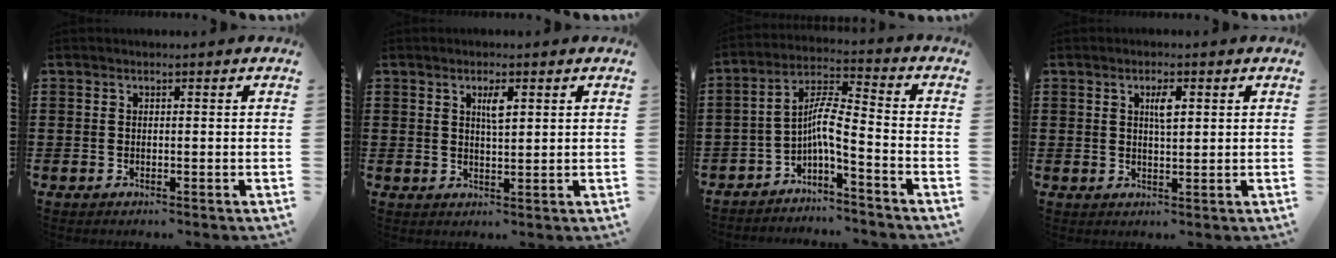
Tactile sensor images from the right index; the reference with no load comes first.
{"total": 2.8, "force": [1.2, 0.7, 2.4], "torque": [-0.043, 0.001, 0.016]}
{"total": 6.0, "force": [-2.9, 0.6, 5.2], "torque": [-0.106, -0.010, -0.064]}
{"total": 3.0, "force": [1.0, 0.9, 2.7], "torque": [-0.047, 0.003, 0.012]}